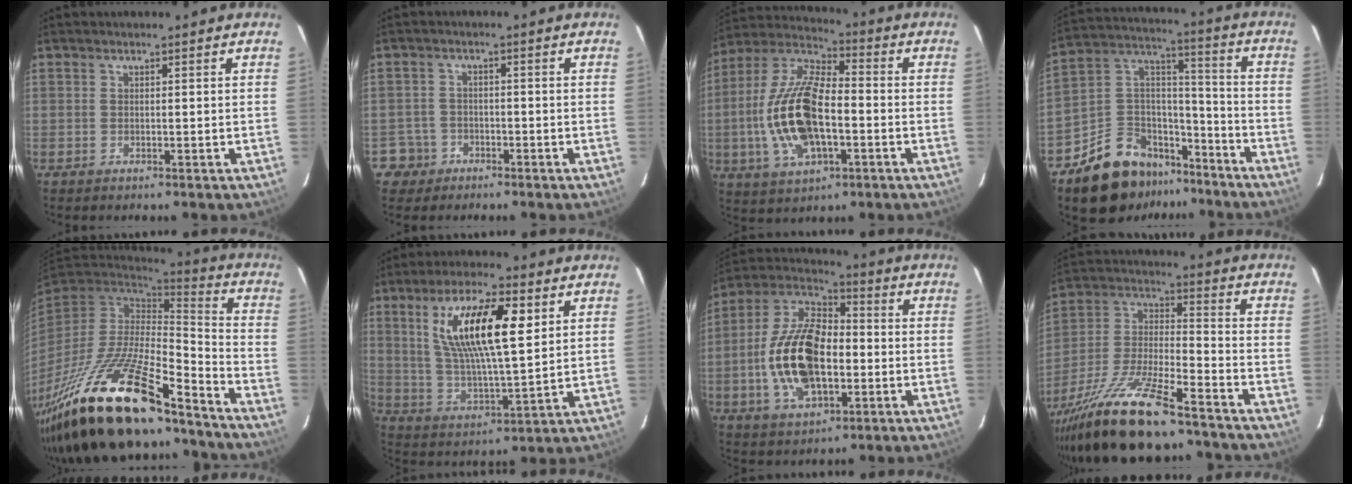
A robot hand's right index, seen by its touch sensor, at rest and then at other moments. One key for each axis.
{"total": 4.6, "fx": -2.2, "fy": 3.9, "fz": -0.3, "tx": -0.002, "ty": 0.026, "tz": -0.042}
{"total": 18.6, "fx": -3.4, "fy": 8.6, "fz": 16.1, "tx": -0.339, "ty": 0.001, "tz": -0.065}
{"total": 15.2, "fx": -10.6, "fy": 9.9, "fz": 4.6, "tx": -0.107, "ty": 0.076, "tz": -0.159}
{"total": 29.5, "fx": -20.9, "fy": 7.9, "fz": 19.2, "tx": -0.382, "ty": -0.059, "tz": -0.356}
{"total": 16.6, "fx": 5.9, "fy": 4.6, "fz": 14.8, "tx": -0.275, "ty": 0.007, "tz": 0.113}
{"total": 18.8, "fx": -3.1, "fy": 10.0, "fz": 15.6, "tx": -0.320, "ty": 0.008, "tz": -0.054}
{"total": 20.8, "fx": -15.5, "fy": 4.5, "fz": 13.2, "tx": -0.268, "ty": -0.028, "tz": -0.271}